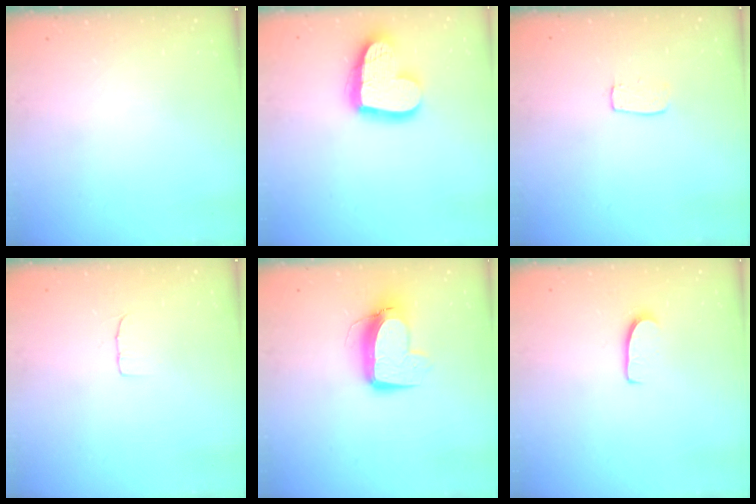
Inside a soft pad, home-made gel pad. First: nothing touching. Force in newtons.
{"total": 16.9, "press": 16.9, "slide": 1.6}
{"total": 5.1, "press": 5.1, "slide": 0.4}
{"total": 4.4, "press": 4.3, "slide": 0.4}
{"total": 10.9, "press": 10.9, "slide": 1.2}
{"total": 5.8, "press": 5.7, "slide": 0.5}